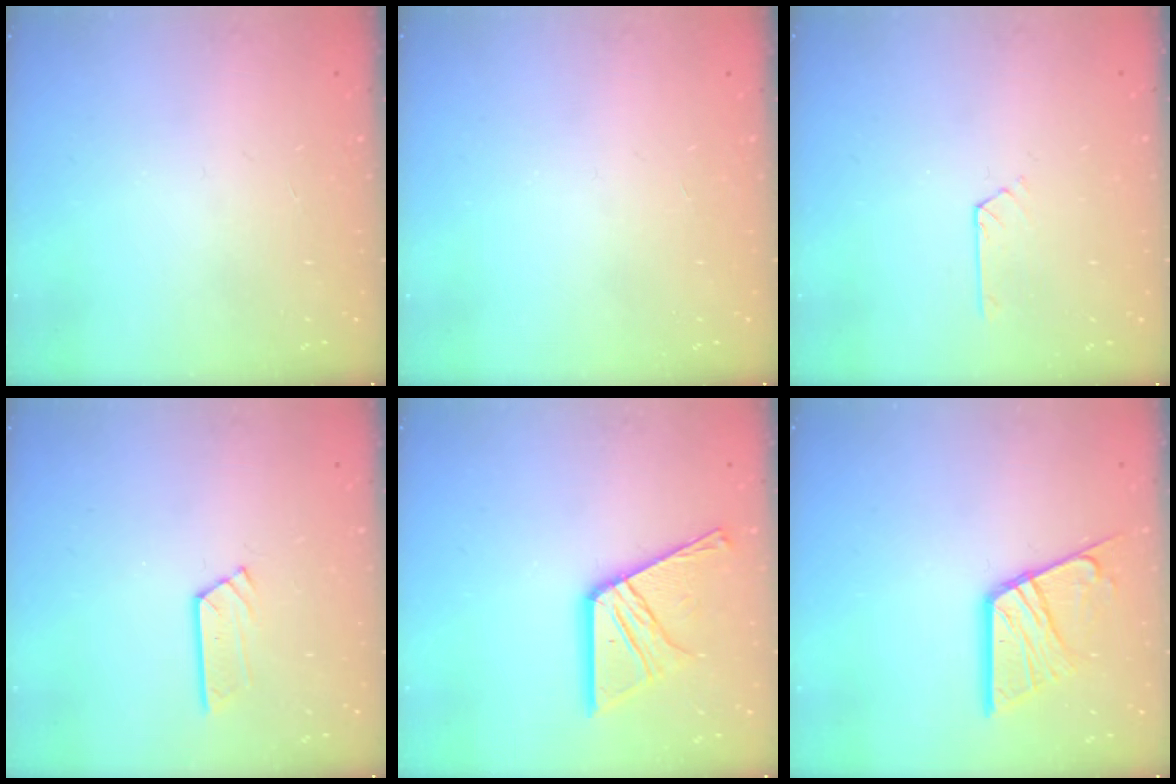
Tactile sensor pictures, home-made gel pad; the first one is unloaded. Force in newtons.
{"total": 0.0}
{"total": 2.1, "press": 2.0, "slide": 0.3}
{"total": 3.8, "press": 3.8, "slide": 0.3}
{"total": 16.1, "press": 16.1, "slide": 1.5}
{"total": 14.7, "press": 14.6, "slide": 1.6}